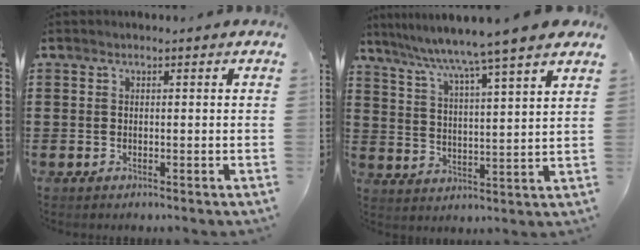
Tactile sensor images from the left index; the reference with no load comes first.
{"total": 6.8, "force": [5.8, -1.5, 3.3], "torque": [-0.089, -0.045, 0.089]}